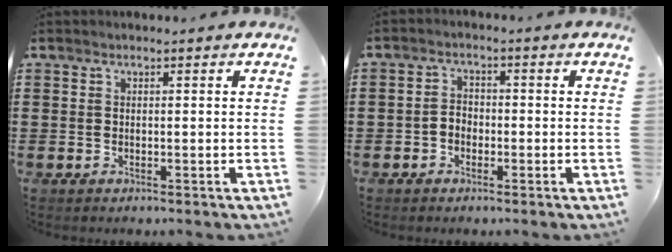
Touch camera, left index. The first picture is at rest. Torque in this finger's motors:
{"motor_torque": [0.65, 0.43, 0.33, 0.07]}